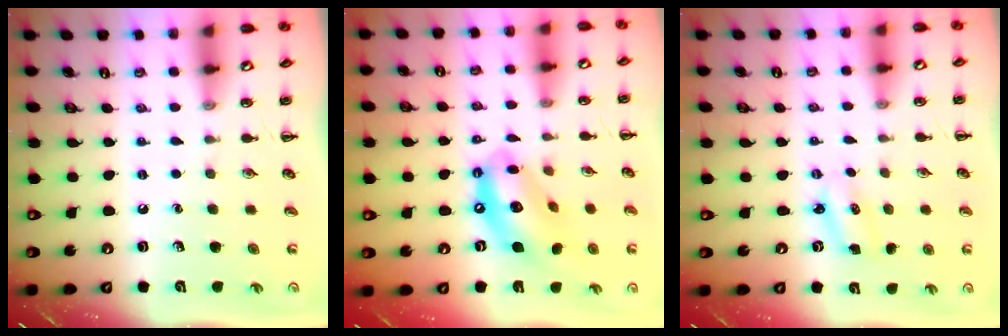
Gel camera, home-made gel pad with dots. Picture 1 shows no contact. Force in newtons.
{"total": 14.5, "press": 14.1, "slide": 3.7}
{"total": 2.6, "press": 2.6, "slide": 0.5}